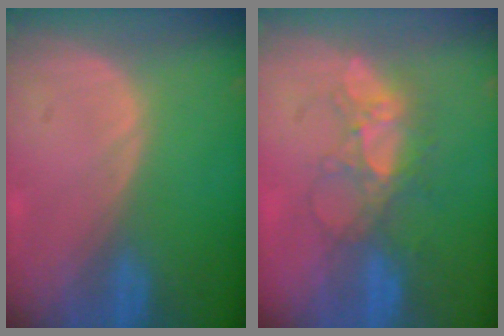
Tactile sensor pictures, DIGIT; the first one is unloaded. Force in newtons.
{"total": 6.0, "press": 5.8, "slide": 1.6}